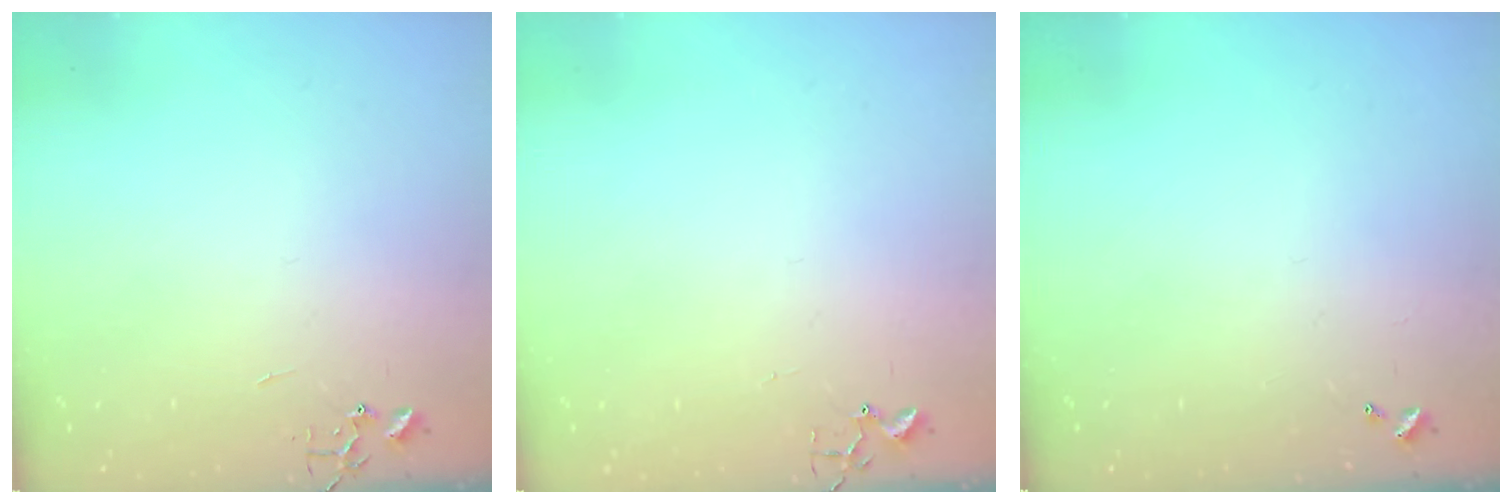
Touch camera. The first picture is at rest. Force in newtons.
{"total": 4.0, "press": 3.9, "slide": 0.4}
{"total": 0.0}